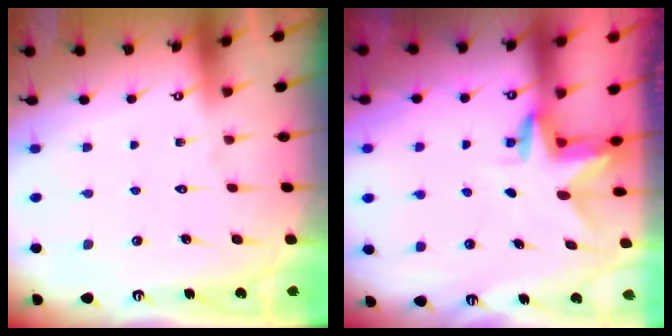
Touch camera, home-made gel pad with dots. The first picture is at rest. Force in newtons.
{"total": 3.0, "press": 3.0, "slide": 0.2}